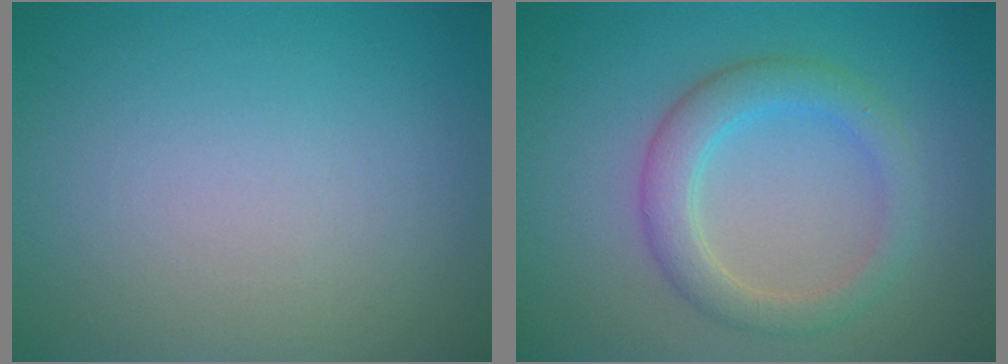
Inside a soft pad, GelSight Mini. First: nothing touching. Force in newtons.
{"total": 3.6, "press": 3.6, "slide": 0.2}